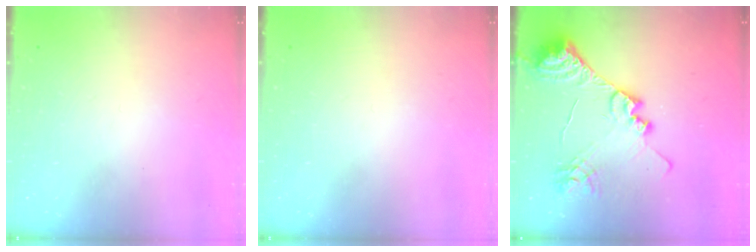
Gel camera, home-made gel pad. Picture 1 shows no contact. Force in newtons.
{"total": 0.0}
{"total": 21.7, "press": 21.6, "slide": 2.7}